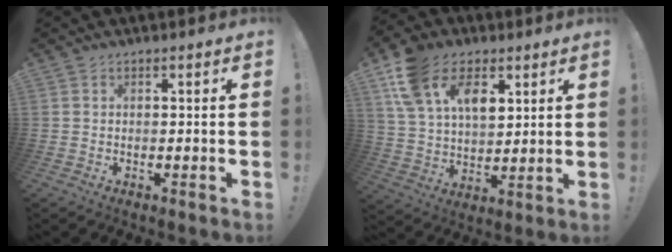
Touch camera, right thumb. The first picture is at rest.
{"total": 17.4, "force": [8.8, 11.2, 10.0], "torque": [-0.190, -0.034, 0.165]}